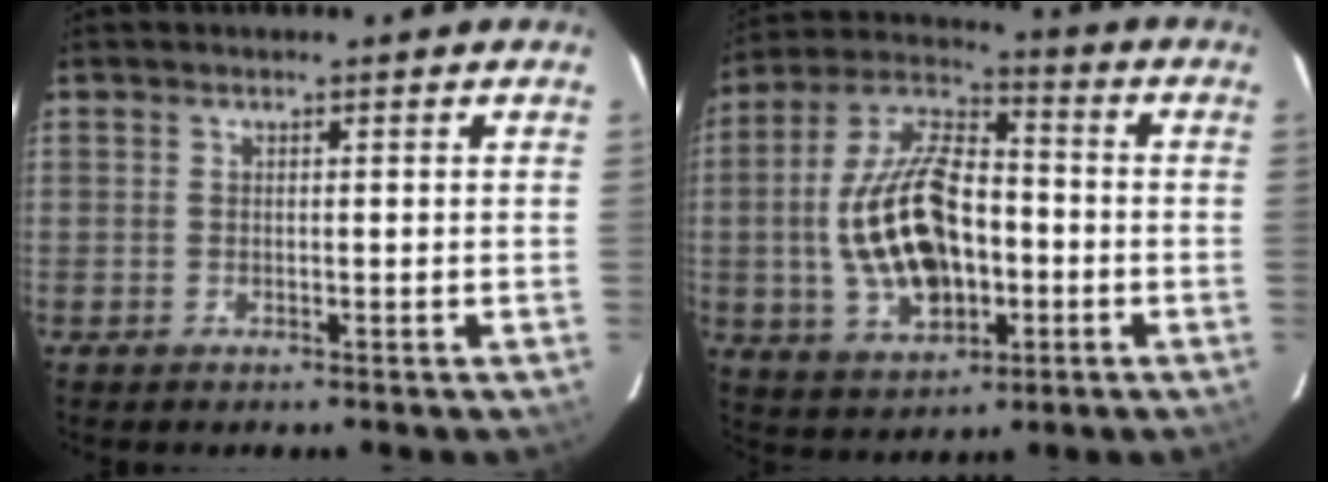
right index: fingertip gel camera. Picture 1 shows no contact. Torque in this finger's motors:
{"motor_torque": [1.47, -0.67, 1.03, 0.16]}